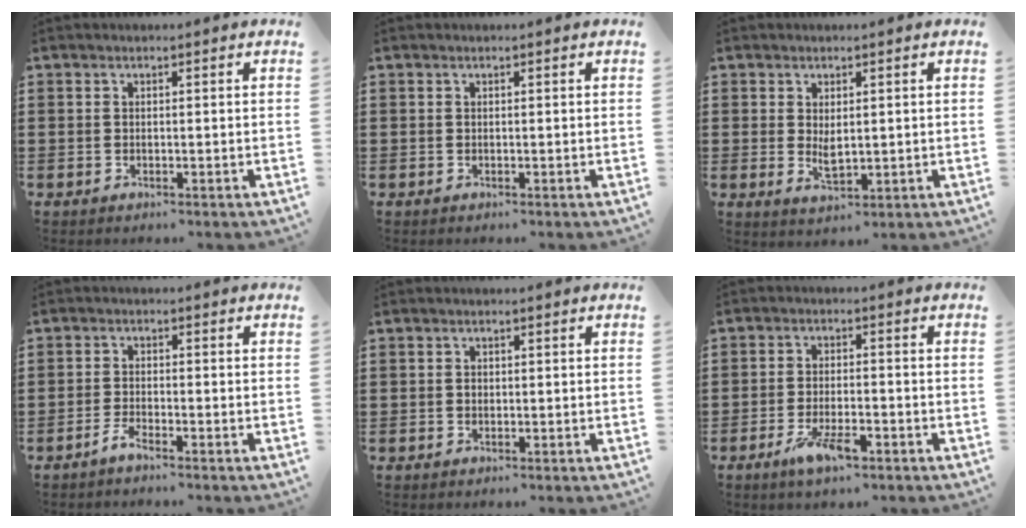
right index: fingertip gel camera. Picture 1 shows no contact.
{"total": 0.0}
{"total": 2.7, "force": [0.4, 1.3, 2.3], "torque": [-0.038, -0.001, 0.006]}
{"total": 2.0, "force": [-1.7, 0.1, 0.9], "torque": [-0.025, -0.001, -0.035]}
{"total": 0.7, "force": [0.0, 0.5, 0.4], "torque": [-0.010, 0.001, 0.000]}
{"total": 5.4, "force": [-3.0, 1.7, 4.2], "torque": [-0.078, 0.002, -0.052]}